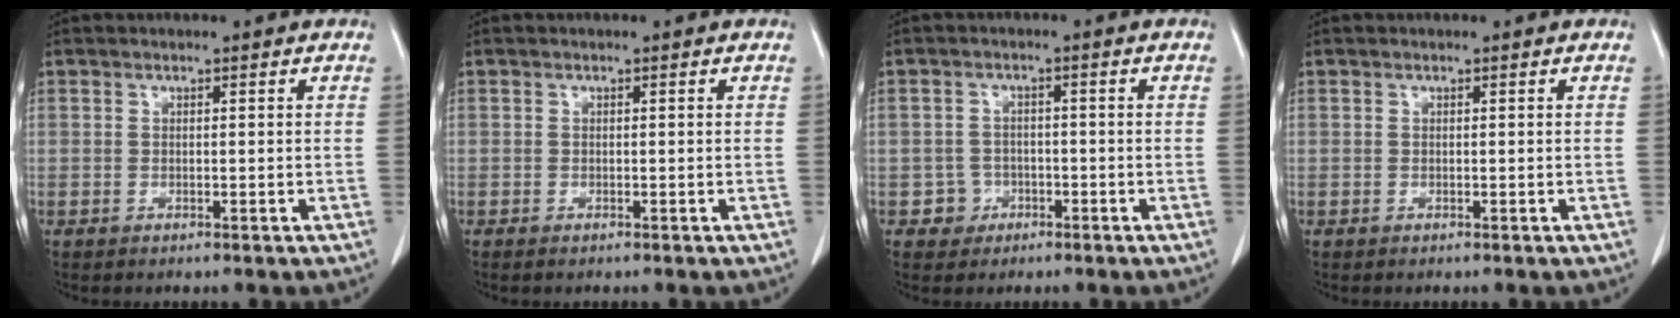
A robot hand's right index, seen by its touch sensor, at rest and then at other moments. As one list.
[{"total": 0.7, "force": [-0.3, 0.3, 0.5], "torque": [-0.013, -0.003, -0.003]}, {"total": 3.4, "force": [-1.4, 3.1, 0.0], "torque": [0.013, 0.015, -0.019]}, {"total": 0.0}]